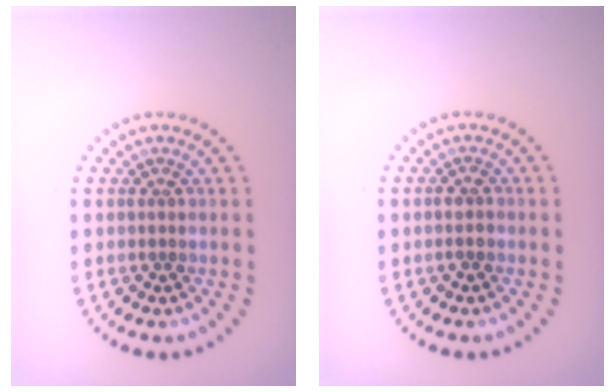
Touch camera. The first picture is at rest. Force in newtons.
{"total": 1.1, "press": 1.0, "slide": 0.3}